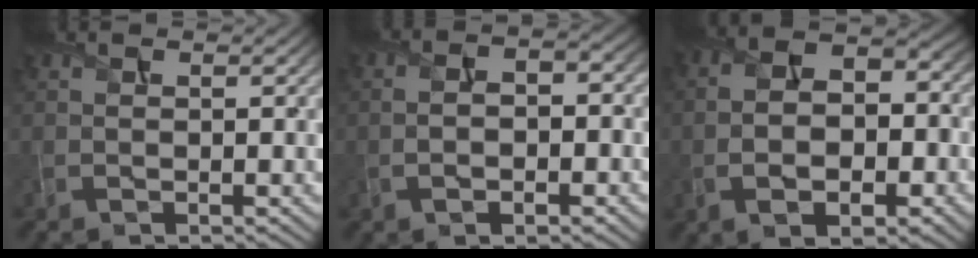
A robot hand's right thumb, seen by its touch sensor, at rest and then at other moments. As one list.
[{"total": 4.4, "force": [-1.3, 2.2, 3.6], "torque": [-0.054, -0.002, -0.023]}, {"total": 8.5, "force": [-2.6, 5.0, 6.4], "torque": [-0.122, -0.015, -0.046]}]